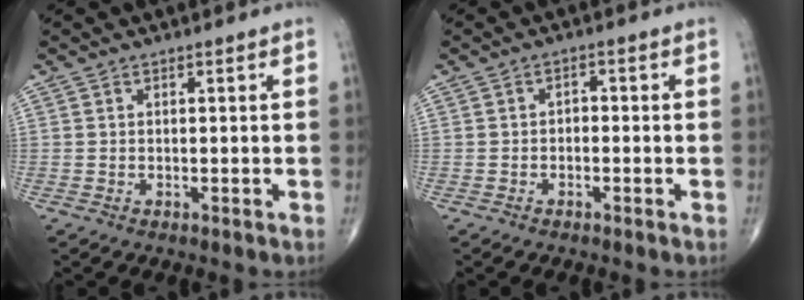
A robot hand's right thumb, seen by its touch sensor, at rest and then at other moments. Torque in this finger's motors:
{"motor_torque": [-0.14, -0.19, 0.10, -0.05, -0.01]}